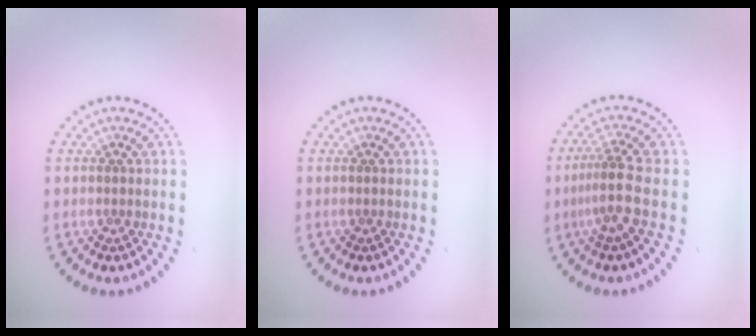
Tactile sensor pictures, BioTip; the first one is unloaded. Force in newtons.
{"total": 0.0}
{"total": 2.9, "press": 2.1, "slide": 2.0}